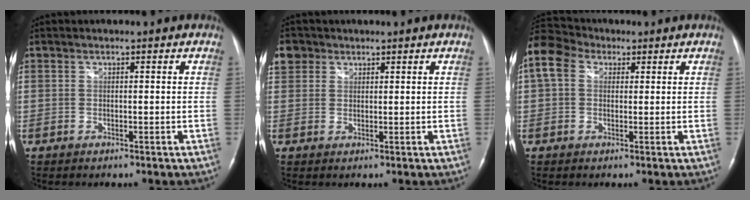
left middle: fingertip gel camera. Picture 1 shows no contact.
{"total": 4.1, "force": [2.4, 3.3, 0.7], "torque": [-0.016, 0.017, 0.047]}
{"total": 11.2, "force": [4.7, 8.3, 5.9], "torque": [-0.161, 0.059, 0.083]}